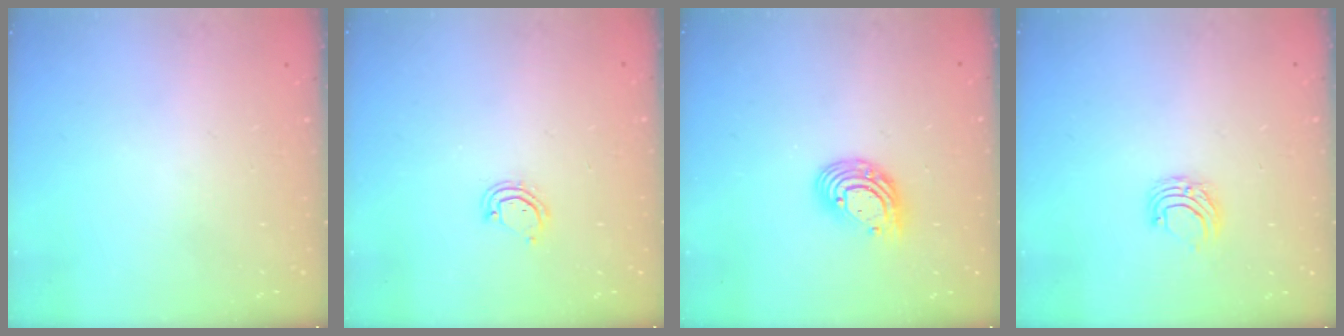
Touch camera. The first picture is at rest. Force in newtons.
{"total": 3.4, "press": 3.4, "slide": 0.2}
{"total": 9.4, "press": 9.4, "slide": 0.8}
{"total": 5.6, "press": 5.6, "slide": 0.6}